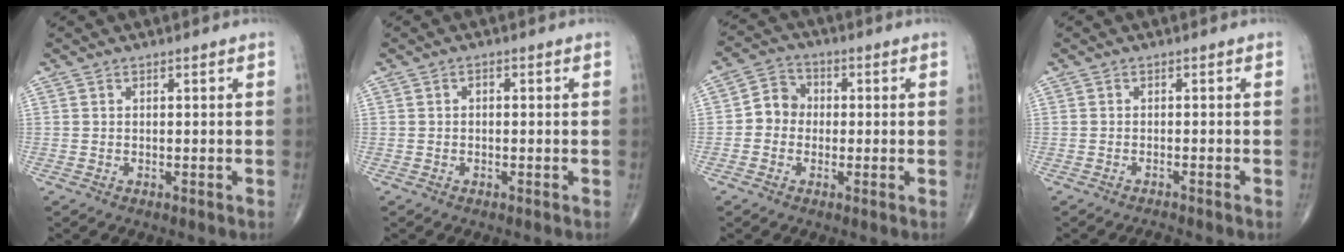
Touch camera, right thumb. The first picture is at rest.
{"total": 0.8, "force": [-0.1, 0.5, 0.6], "torque": [-0.004, 0.002, -0.005]}
{"total": 5.5, "force": [-0.6, 4.9, 2.4], "torque": [-0.018, 0.019, -0.024]}
{"total": 1.1, "force": [-1.0, -0.3, 0.2], "torque": [-0.013, 0.006, -0.017]}